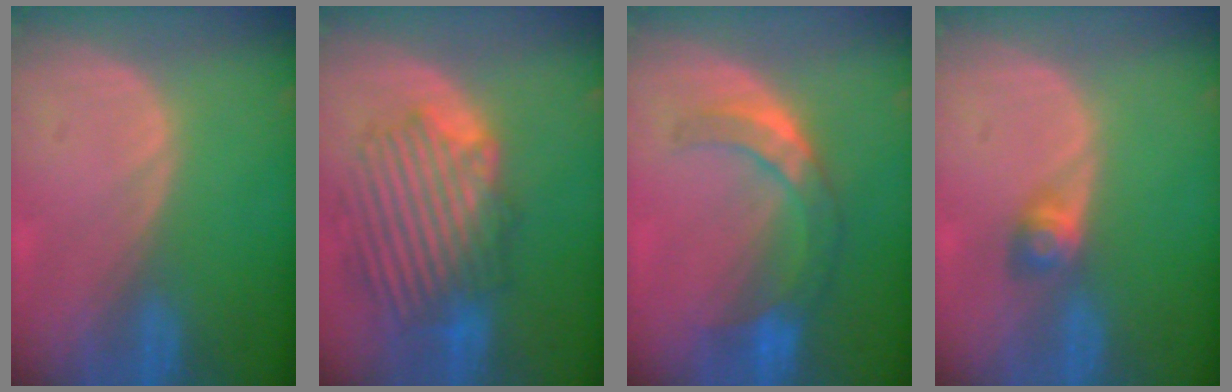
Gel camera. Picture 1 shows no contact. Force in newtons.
{"total": 9.6, "press": 9.6, "slide": 0.4}
{"total": 7.6, "press": 6.7, "slide": 3.6}
{"total": 2.8, "press": 2.6, "slide": 1.2}